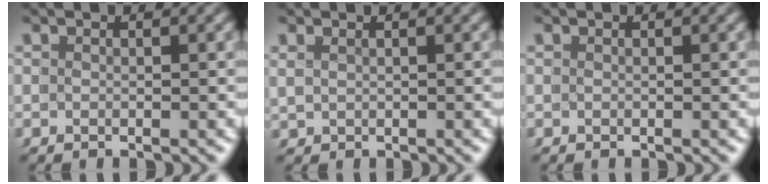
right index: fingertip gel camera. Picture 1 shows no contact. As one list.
[{"total": 0.8, "force": [0.4, -0.6, -0.4], "torque": [0.004, -0.005, 0.016]}, {"total": 0.0}]